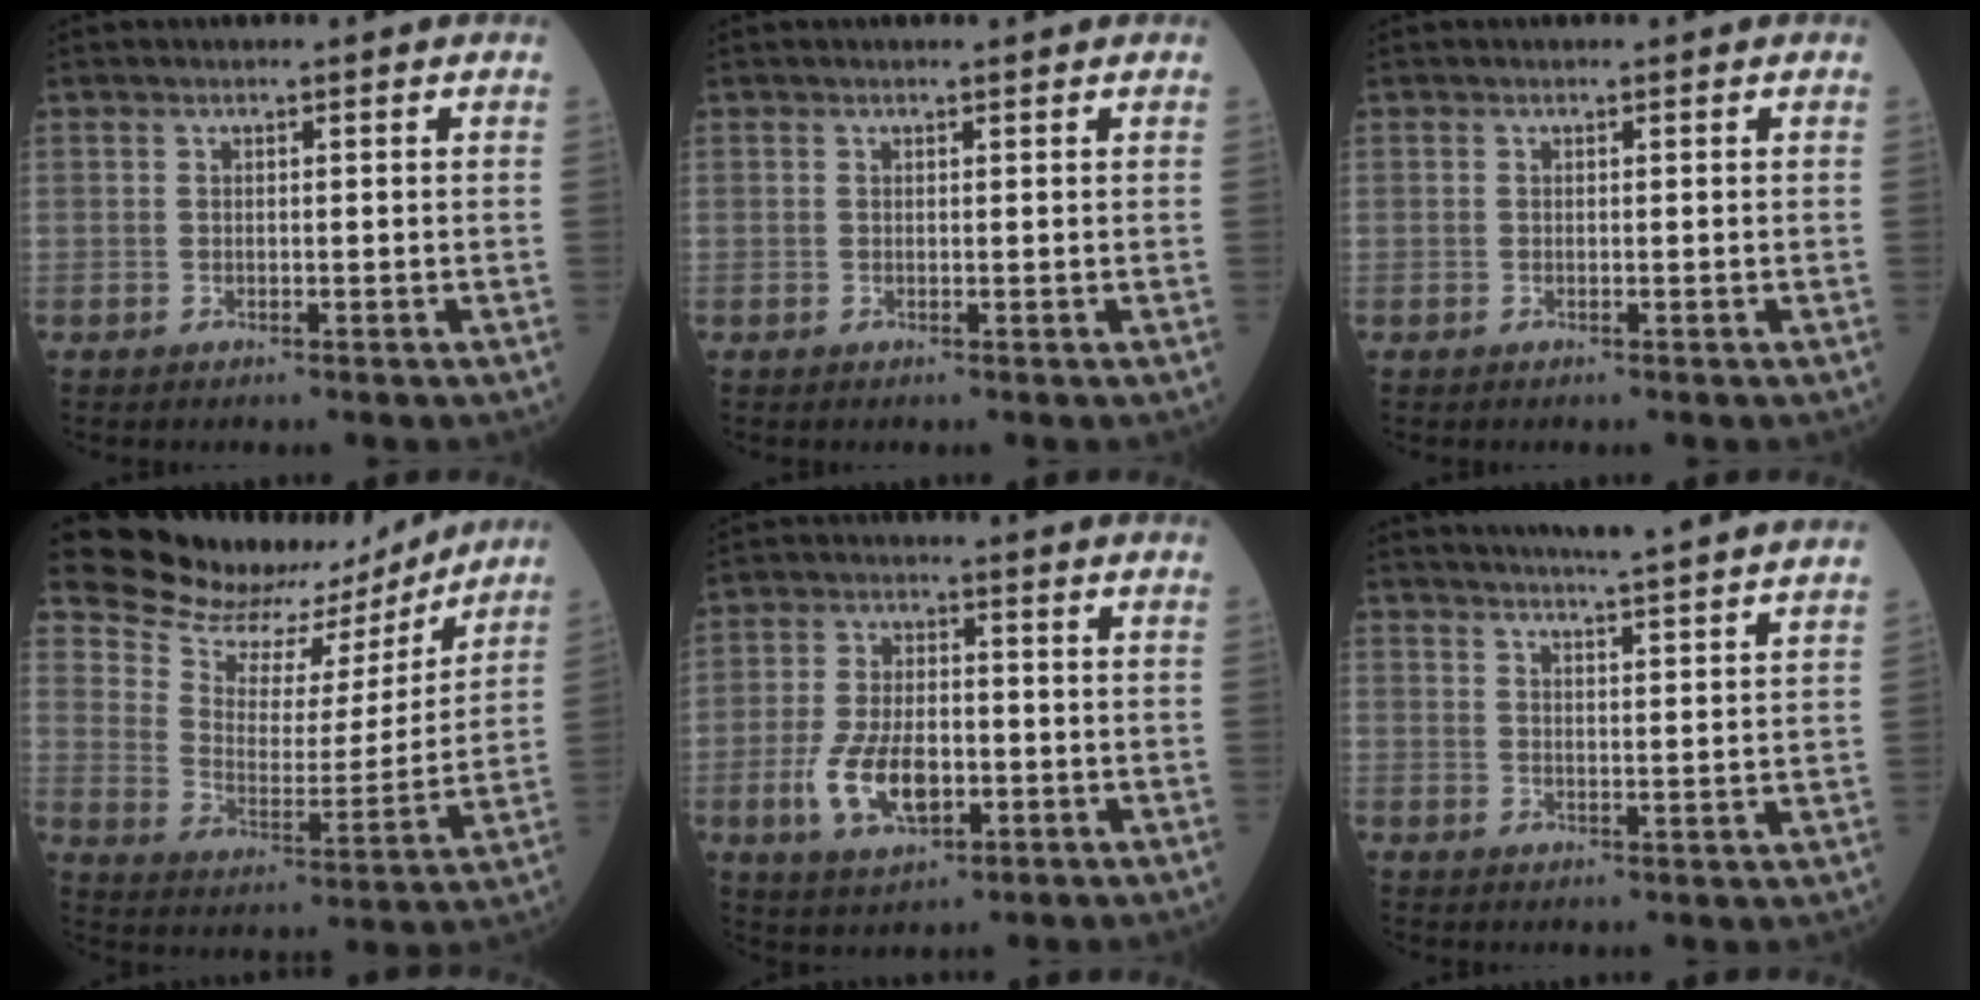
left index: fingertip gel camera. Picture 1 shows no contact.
{"total": 0.6, "force": [0.5, -0.1, 0.2], "torque": [-0.006, 0.001, 0.010]}
{"total": 0.0}
{"total": 16.2, "force": [15.1, 5.0, 3.4], "torque": [-0.059, -0.007, 0.221]}
{"total": 9.5, "force": [-2.8, 4.7, 7.8], "torque": [-0.168, -0.001, -0.044]}
{"total": 18.7, "force": [17.4, -1.4, 6.6], "torque": [-0.113, -0.034, 0.220]}